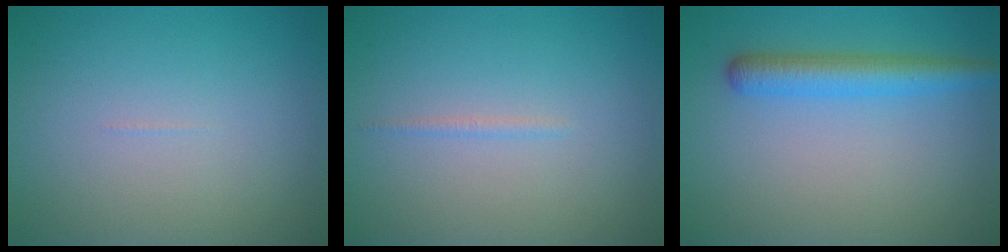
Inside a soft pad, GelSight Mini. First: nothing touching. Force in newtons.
{"total": 0.6, "press": 0.6, "slide": 0.1}
{"total": 3.4, "press": 3.4, "slide": 0.2}